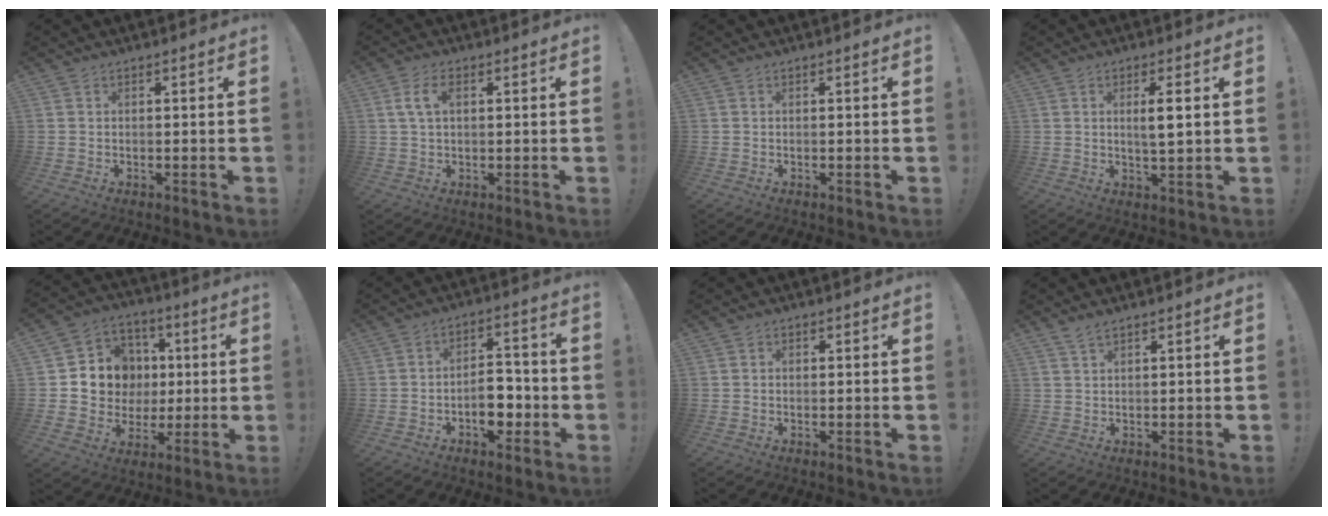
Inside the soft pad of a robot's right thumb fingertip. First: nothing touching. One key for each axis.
{"total": 5.8, "fx": 1.5, "fy": 3.3, "fz": 4.6, "tx": -0.092, "ty": 0.005, "tz": 0.026}
{"total": 0.0}
{"total": 5.0, "fx": 1.4, "fy": 0.6, "fz": 4.7, "tx": -0.069, "ty": -0.012, "tz": 0.016}
{"total": 12.3, "fx": 0.9, "fy": 11.8, "fz": 3.6, "tx": -0.047, "ty": 0.003, "tz": 0.043}
{"total": 9.4, "fx": -3.1, "fy": 5.9, "fz": 6.6, "tx": -0.085, "ty": 0.022, "tz": -0.052}
{"total": 0.7, "fx": 0.1, "fy": 0.7, "fz": 0.3, "tx": 0.004, "ty": -0.002, "tz": 0.001}
{"total": 2.1, "fx": 1.7, "fy": 0.5, "fz": 1.2, "tx": -0.029, "ty": -0.005, "tz": 0.032}